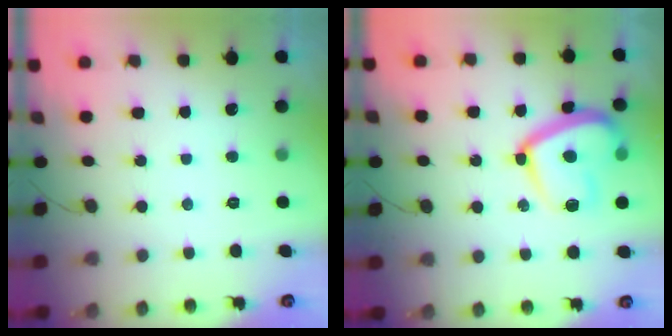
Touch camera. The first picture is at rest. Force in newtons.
{"total": 15.5, "press": 15.5, "slide": 1.2}